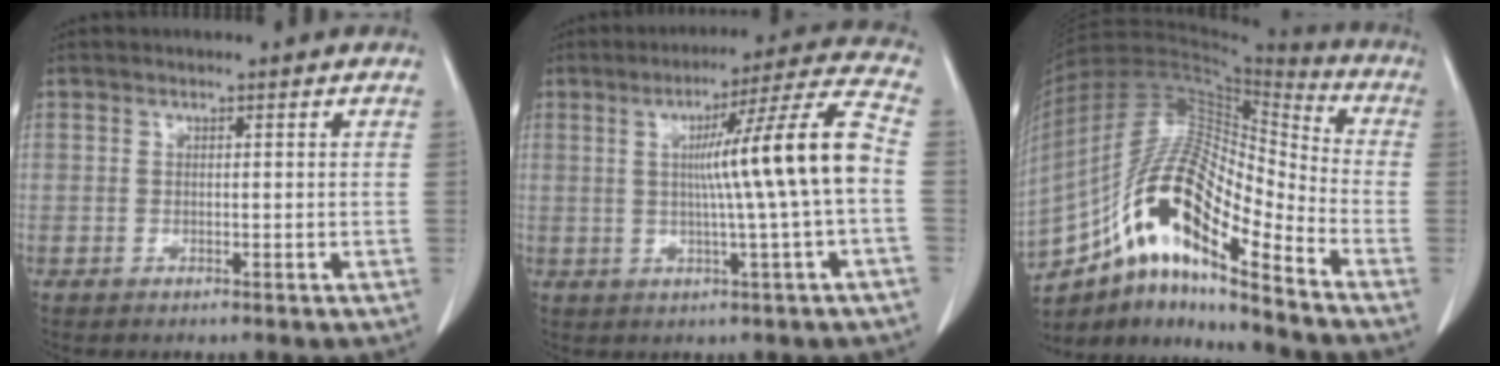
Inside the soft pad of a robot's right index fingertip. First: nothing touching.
{"total": 13.0, "force": [0.0, -1.6, 12.9], "torque": [-0.193, 0.012, -0.001]}
{"total": 18.8, "force": [-10.6, 3.8, 15.0], "torque": [-0.291, 0.023, -0.186]}